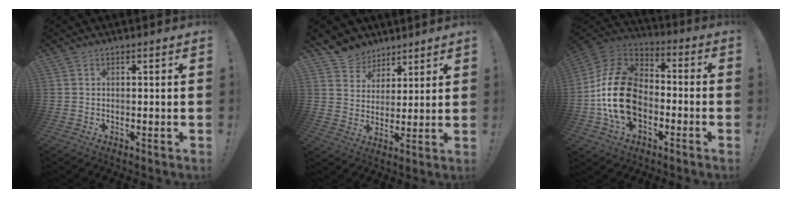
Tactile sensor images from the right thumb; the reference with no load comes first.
{"total": 7.9, "force": [5.7, 5.5, 0.2], "torque": [-0.015, -0.047, 0.116]}
{"total": 21.0, "force": [-4.0, 14.2, 14.9], "torque": [-0.276, 0.038, -0.058]}